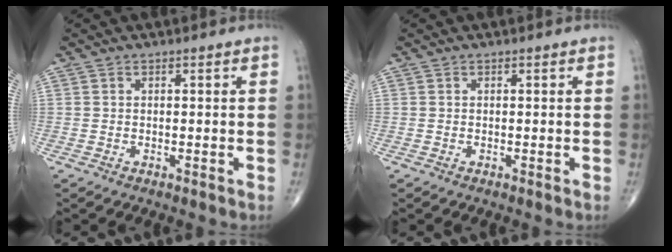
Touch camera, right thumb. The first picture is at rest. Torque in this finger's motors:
{"motor_torque": [0.05, 0.05, 0.00, 0.00, 0.00]}